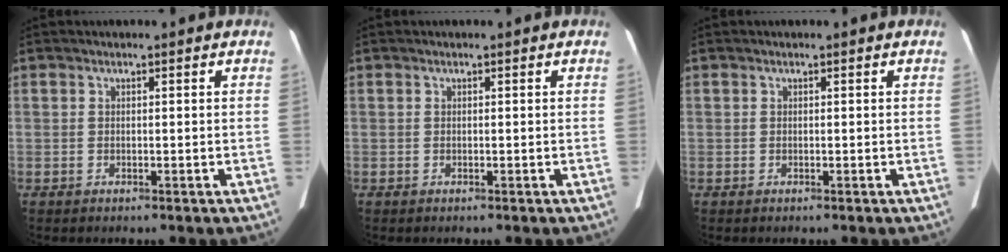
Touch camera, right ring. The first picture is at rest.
{"total": 0.0}
{"total": 0.0}